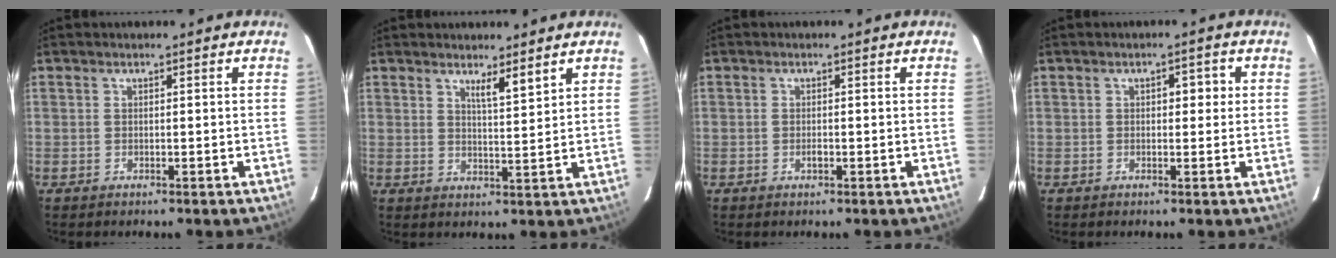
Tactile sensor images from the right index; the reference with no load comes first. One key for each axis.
{"total": 3.1, "fx": 2.4, "fy": -0.1, "fz": 2.0, "tx": -0.038, "ty": -0.011, "tz": 0.044}
{"total": 1.0, "fx": -0.3, "fy": 0.3, "fz": 0.8, "tx": -0.018, "ty": 0.000, "tz": -0.005}
{"total": 2.4, "fx": 0.5, "fy": 1.2, "fz": 2.1, "tx": -0.026, "ty": 0.014, "tz": 0.006}